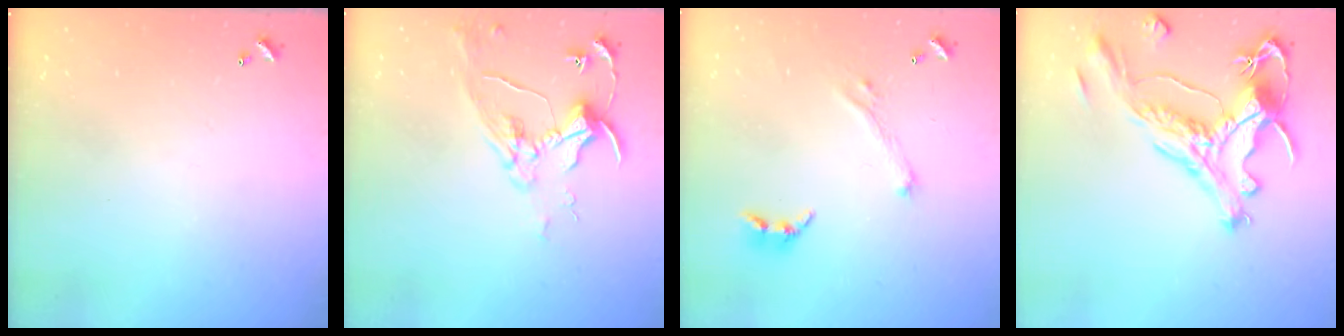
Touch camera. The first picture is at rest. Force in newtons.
{"total": 8.5, "press": 8.4, "slide": 0.9}
{"total": 2.9, "press": 2.8, "slide": 0.8}
{"total": 2.1, "press": 1.6, "slide": 1.3}